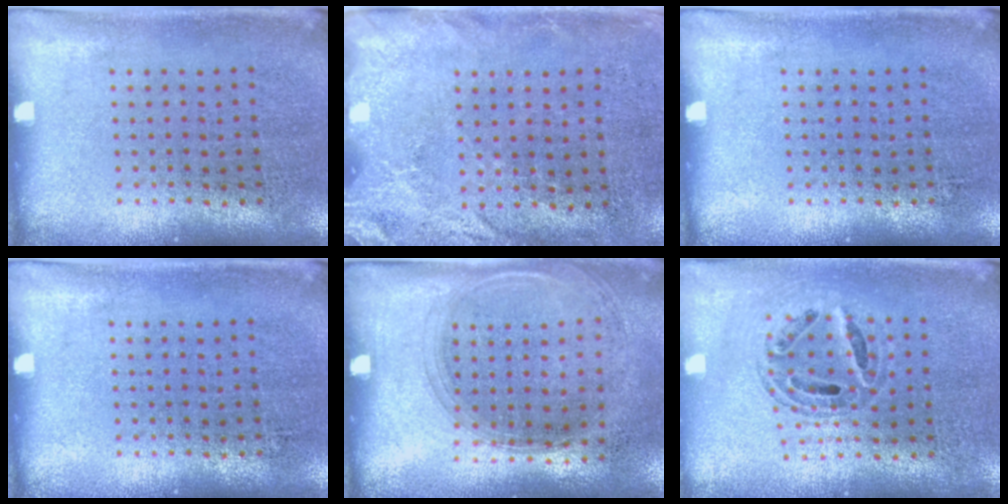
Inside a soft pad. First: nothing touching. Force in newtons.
{"total": 2.6, "press": 2.1, "slide": 1.5}
{"total": 0.0}
{"total": 0.0}
{"total": 1.4, "press": 1.2, "slide": 0.6}
{"total": 0.7, "press": 0.7, "slide": 0.3}